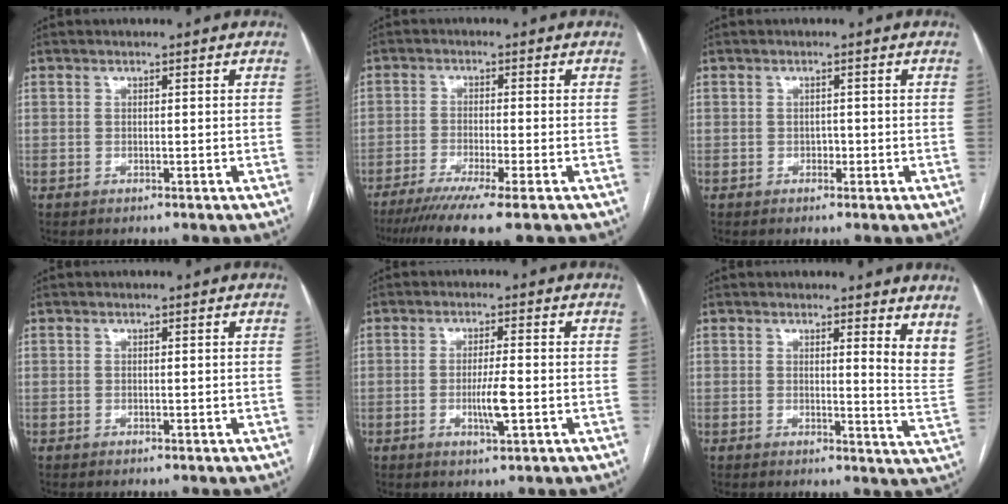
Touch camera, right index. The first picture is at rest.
{"total": 9.5, "force": [-7.0, -0.7, 6.4], "torque": [-0.092, -0.024, -0.109]}
{"total": 0.9, "force": [-0.3, 0.7, 0.5], "torque": [-0.007, 0.003, -0.004]}
{"total": 0.0}
{"total": 4.4, "force": [-1.1, 0.2, 4.3], "torque": [-0.082, -0.008, -0.019]}
{"total": 6.4, "force": [5.2, 0.6, 3.7], "torque": [-0.037, -0.037, 0.038]}